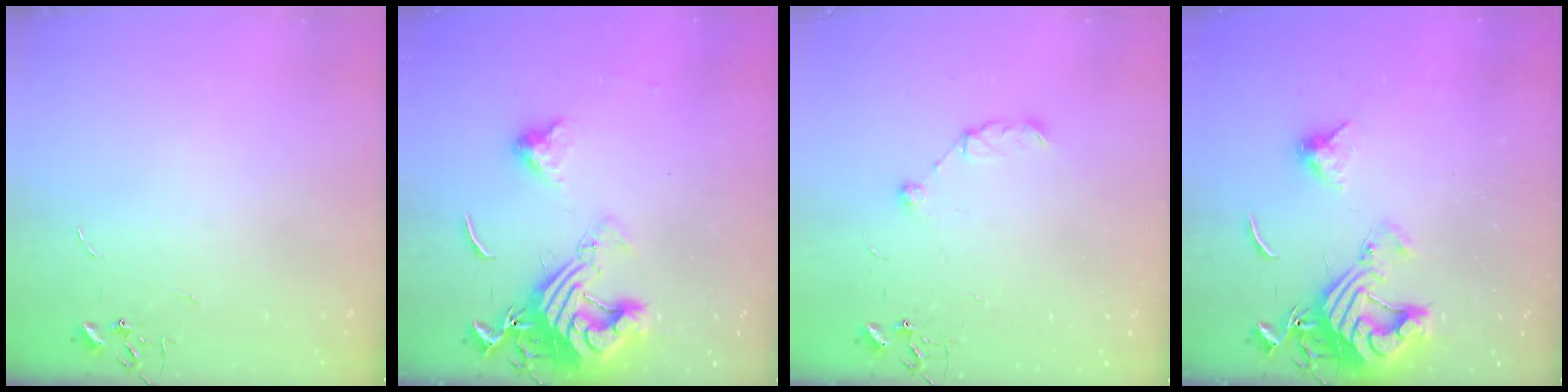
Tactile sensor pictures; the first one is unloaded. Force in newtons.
{"total": 17.4, "press": 17.3, "slide": 2.0}
{"total": 7.2, "press": 7.1, "slide": 0.7}
{"total": 14.5, "press": 14.4, "slide": 1.6}